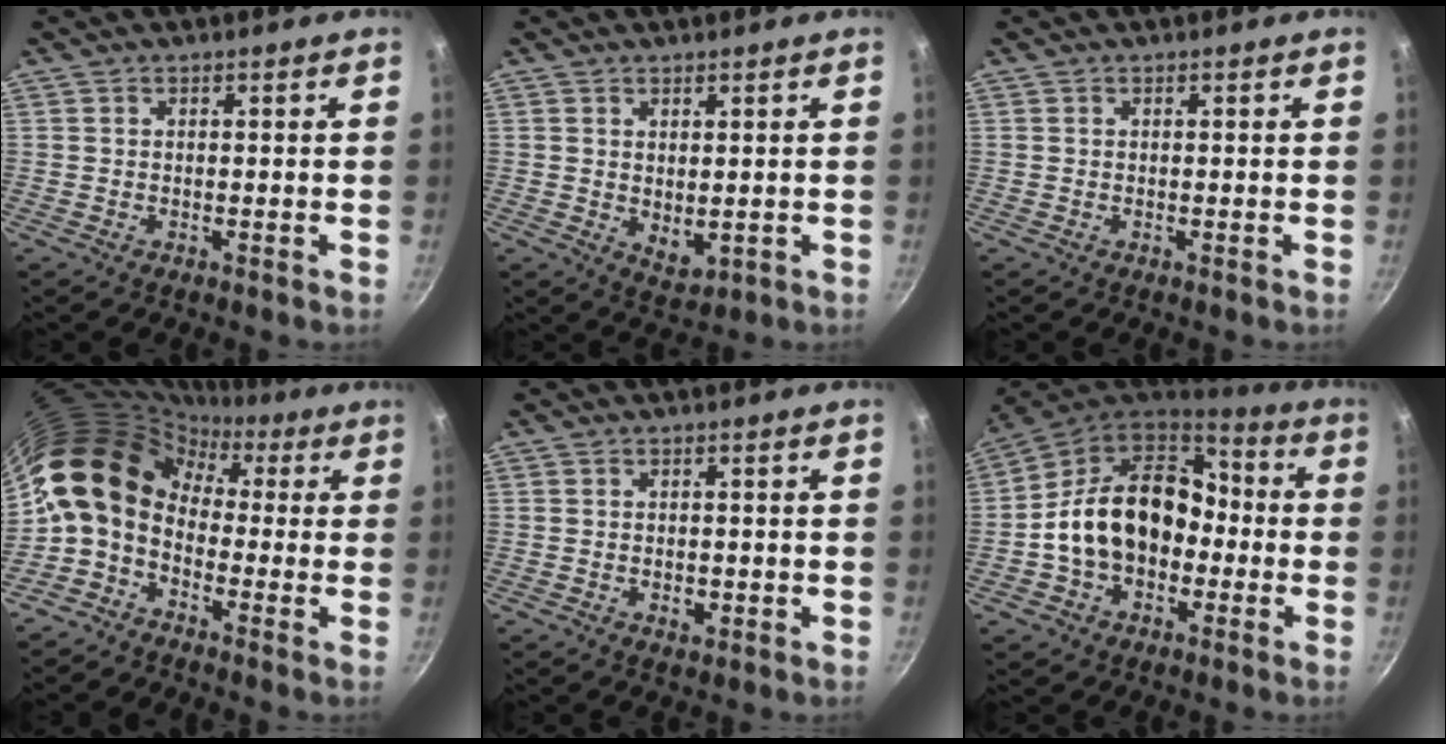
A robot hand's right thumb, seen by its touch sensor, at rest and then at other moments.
{"total": 4.0, "force": [0.7, 2.4, 3.0], "torque": [-0.039, -0.017, 0.019]}
{"total": 0.0}
{"total": 13.6, "force": [-0.2, 10.2, 8.9], "torque": [-0.139, 0.043, -0.029]}
{"total": 2.3, "force": [-0.7, 1.5, 1.7], "torque": [-0.025, 0.001, -0.009]}
{"total": 18.8, "force": [-1.9, 13.9, 12.5], "torque": [-0.188, 0.059, -0.038]}